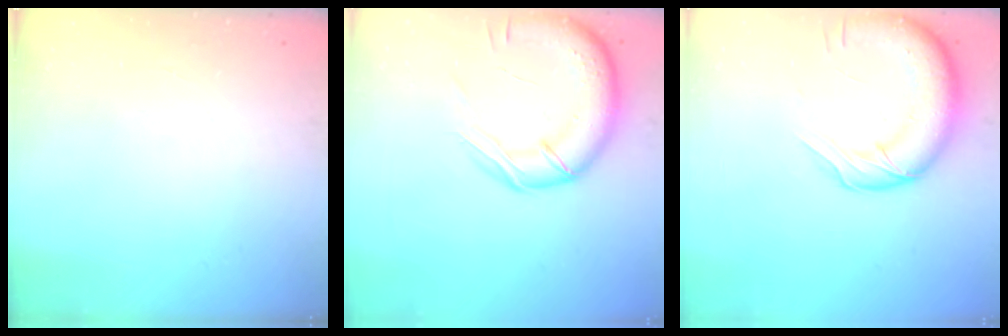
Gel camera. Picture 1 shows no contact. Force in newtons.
{"total": 16.7, "press": 16.5, "slide": 2.5}
{"total": 15.7, "press": 15.3, "slide": 3.6}